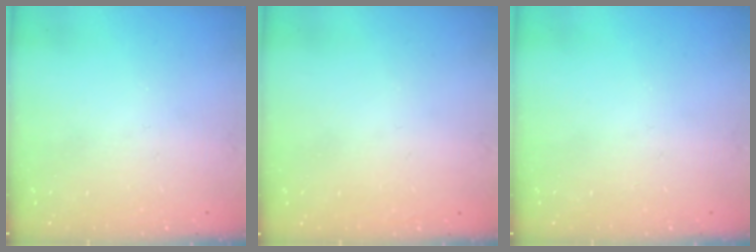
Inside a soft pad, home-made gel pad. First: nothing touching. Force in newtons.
{"total": 1.6, "press": 1.6, "slide": 0.1}
{"total": 0.0}